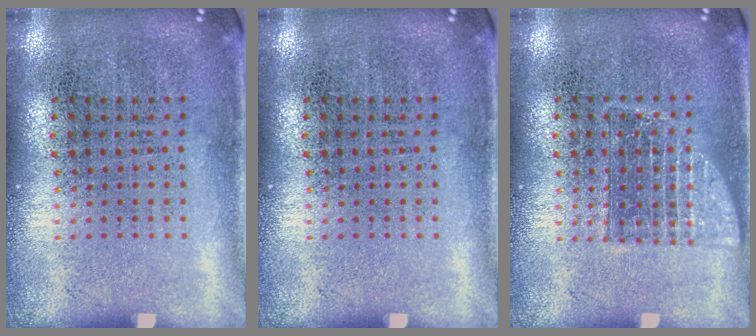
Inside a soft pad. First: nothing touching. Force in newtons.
{"total": 0.0}
{"total": 1.0, "press": 1.0, "slide": 0.3}